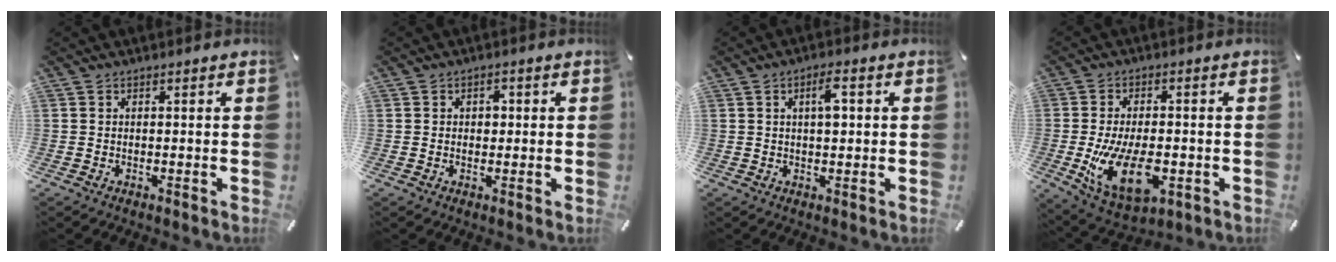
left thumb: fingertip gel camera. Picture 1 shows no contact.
{"total": 2.0, "force": [0.2, 1.6, 1.1], "torque": [-0.009, 0.001, -0.004]}
{"total": 4.5, "force": [1.1, 1.7, 4.0], "torque": [-0.066, 0.002, 0.012]}
{"total": 15.7, "force": [-3.4, 9.0, 12.4], "torque": [-0.231, -0.012, -0.053]}